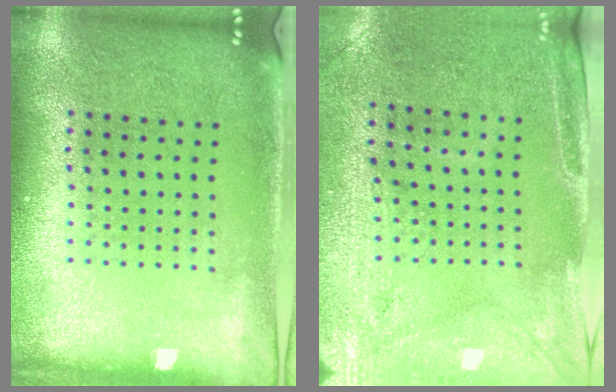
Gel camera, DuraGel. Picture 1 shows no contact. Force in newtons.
{"total": 3.0, "press": 2.5, "slide": 1.5}